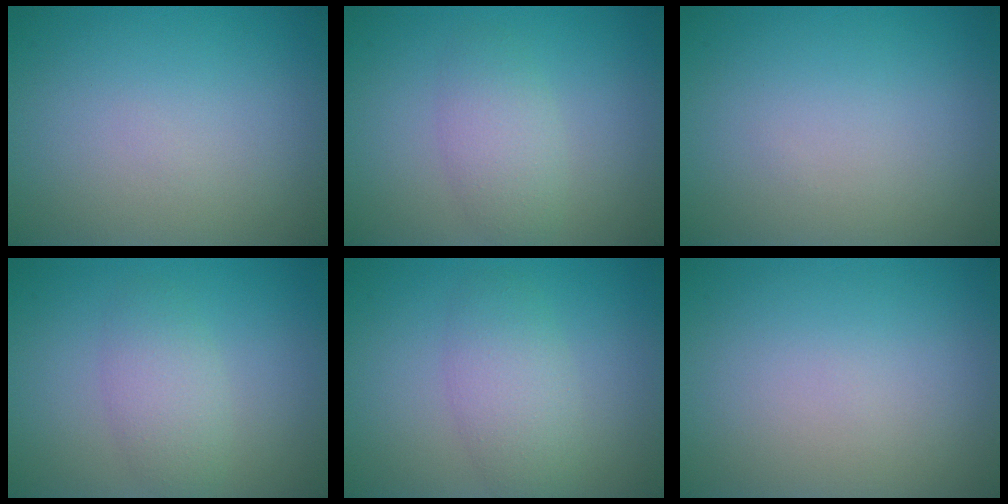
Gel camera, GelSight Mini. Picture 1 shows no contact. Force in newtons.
{"total": 2.7, "press": 2.7, "slide": 0.1}
{"total": 0.0}
{"total": 2.7, "press": 2.7, "slide": 0.1}
{"total": 3.4, "press": 3.4, "slide": 0.1}
{"total": 0.0}